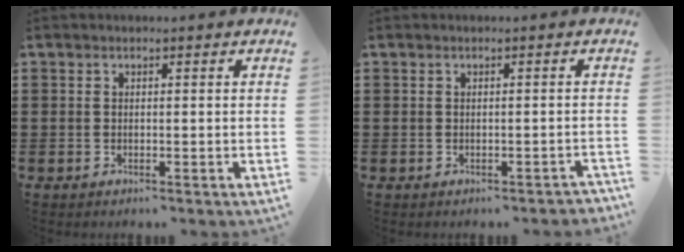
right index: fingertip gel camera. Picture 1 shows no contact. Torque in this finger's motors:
{"motor_torque": [0.13, 0.03, -0.01, 0.01]}